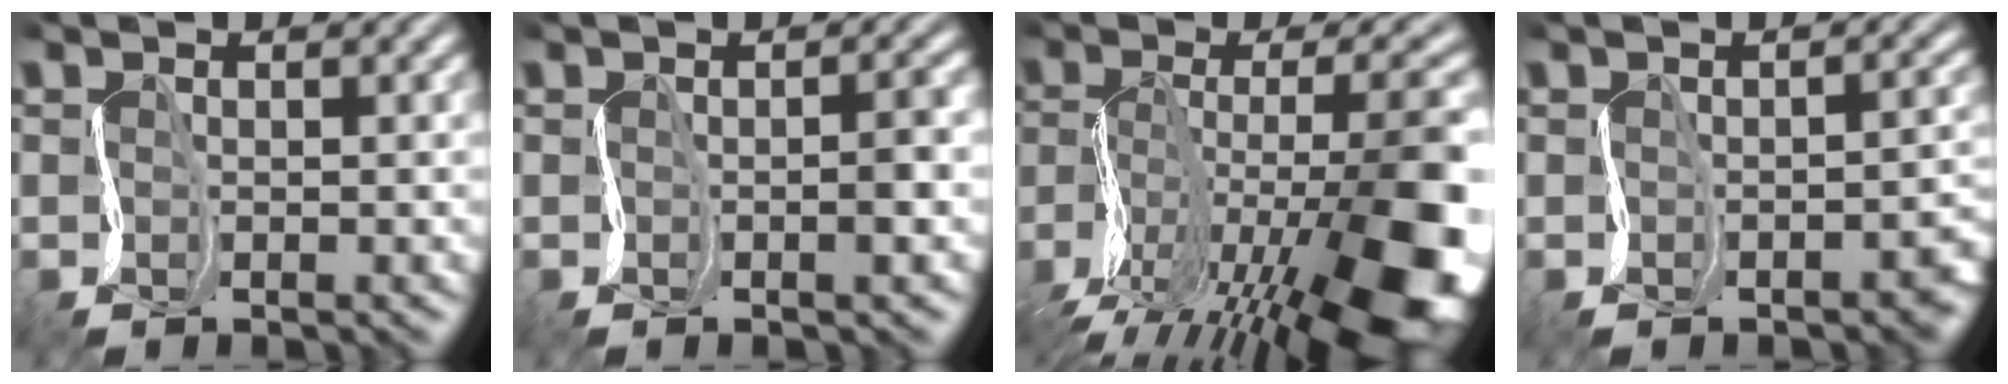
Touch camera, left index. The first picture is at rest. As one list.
[{"total": 2.4, "force": [-0.1, 0.6, 2.3], "torque": [-0.025, 0.009, -0.004]}, {"total": 16.3, "force": [-6.8, 6.6, 13.3], "torque": [-0.210, 0.027, -0.109]}, {"total": 3.9, "force": [-1.9, 1.3, 3.1], "torque": [-0.027, 0.002, -0.023]}]